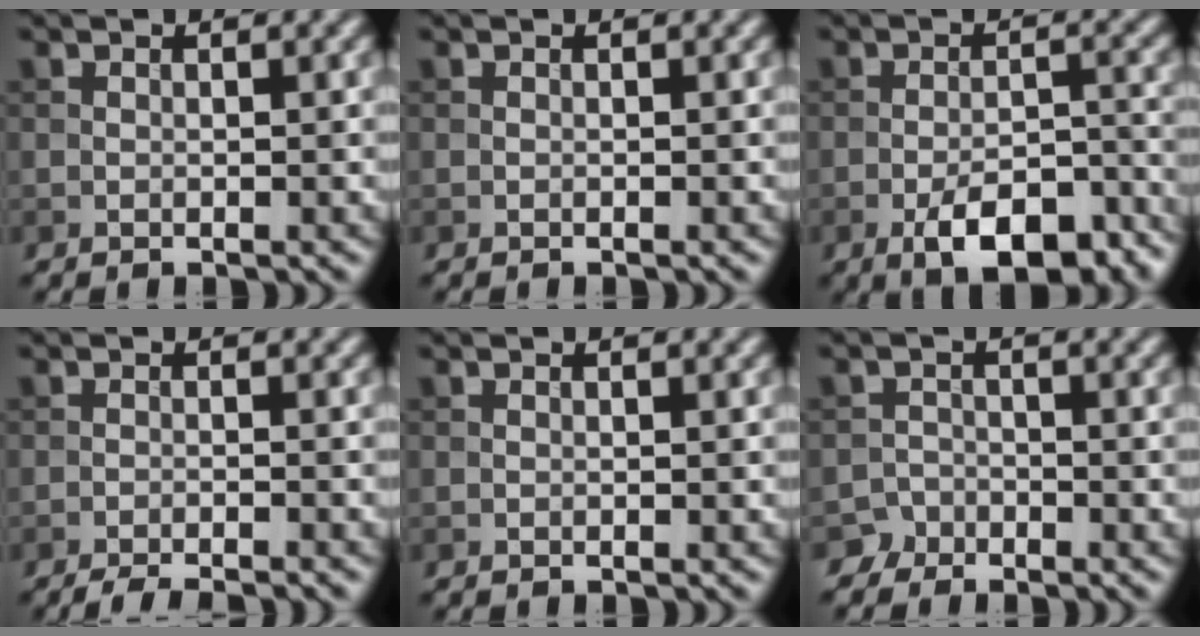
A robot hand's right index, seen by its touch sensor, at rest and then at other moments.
{"total": 0.0}
{"total": 7.6, "force": [-4.4, 2.9, 5.4], "torque": [-0.081, 0.000, -0.067]}
{"total": 3.2, "force": [-2.7, 0.4, 1.6], "torque": [-0.025, -0.003, -0.049]}
{"total": 0.0}
{"total": 2.6, "force": [-2.3, 1.3, -0.3], "torque": [0.014, 0.005, -0.038]}